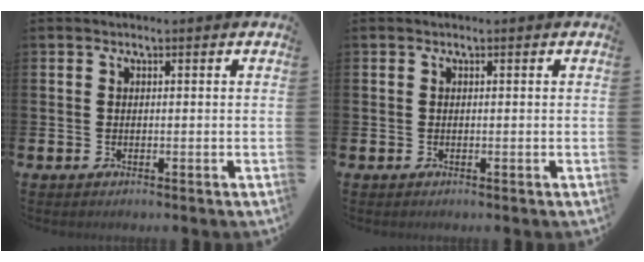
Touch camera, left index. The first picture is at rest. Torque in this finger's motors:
{"motor_torque": [0.00, 0.00, 0.00, 0.01]}